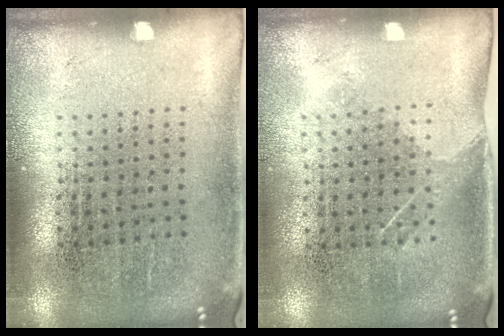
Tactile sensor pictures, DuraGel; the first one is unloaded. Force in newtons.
{"total": 1.2, "press": 0.9, "slide": 0.7}